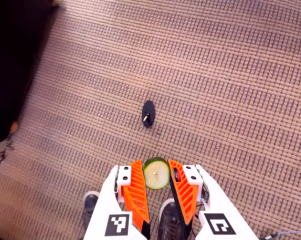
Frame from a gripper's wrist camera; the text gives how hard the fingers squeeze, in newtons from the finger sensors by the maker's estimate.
{"total": 9.0, "left": 9.0, "right": 9.1}